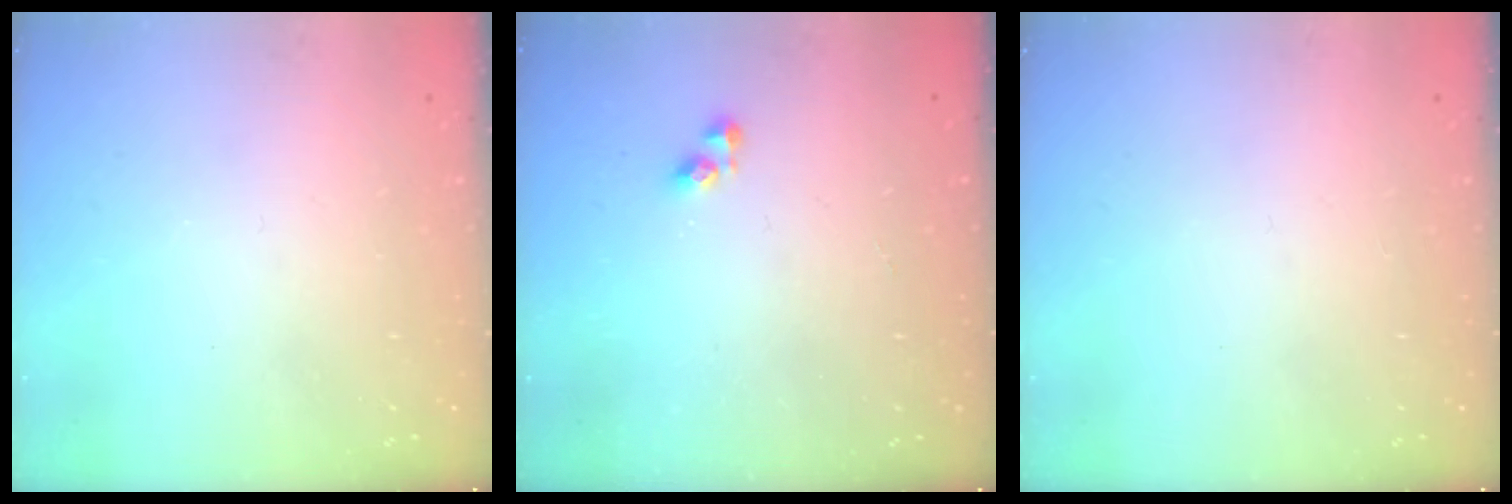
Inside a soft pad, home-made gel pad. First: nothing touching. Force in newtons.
{"total": 3.9, "press": 3.8, "slide": 0.7}
{"total": 0.0}